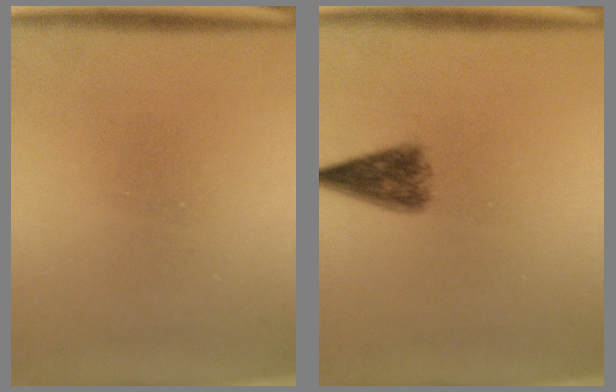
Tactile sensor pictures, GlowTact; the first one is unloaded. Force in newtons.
{"total": 4.8}